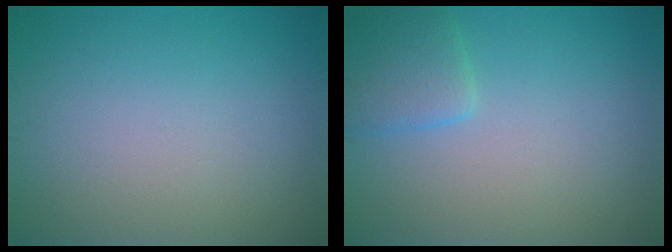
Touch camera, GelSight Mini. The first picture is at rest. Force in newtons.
{"total": 2.5, "press": 2.5, "slide": 0.2}